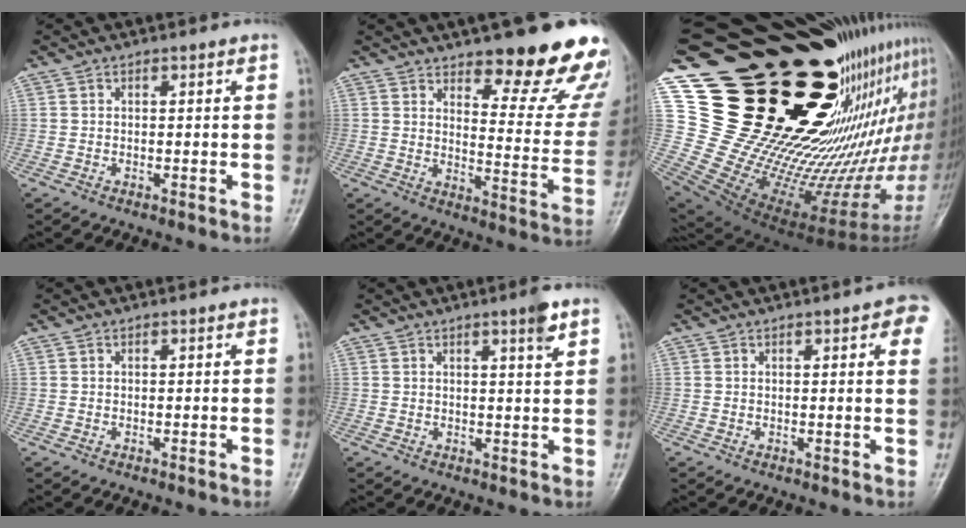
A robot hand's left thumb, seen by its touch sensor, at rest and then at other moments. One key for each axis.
{"total": 19.5, "fx": 14.0, "fy": 5.9, "fz": 12.1, "tx": -0.107, "ty": -0.101, "tz": 0.177}
{"total": 41.0, "fx": 26.8, "fy": 10.8, "fz": 29.2, "tx": -0.380, "ty": -0.152, "tz": 0.441}
{"total": 0.0}
{"total": 3.4, "fx": 2.1, "fy": 0.0, "fz": 2.7, "tx": -0.040, "ty": -0.013, "tz": 0.032}
{"total": 6.5, "fx": 2.9, "fy": 1.7, "fz": 5.6, "tx": -0.047, "ty": -0.001, "tz": 0.026}